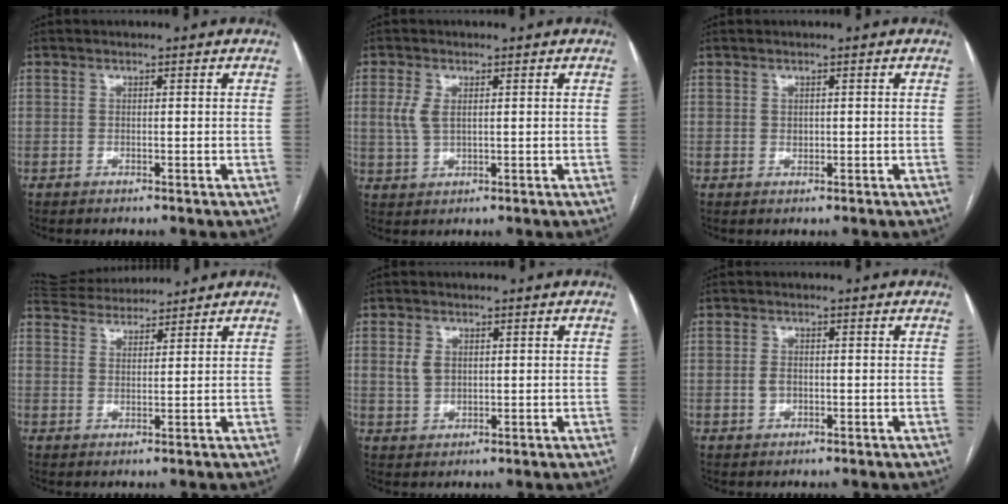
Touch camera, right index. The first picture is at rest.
{"total": 3.5, "force": [0.8, 1.9, 2.9], "torque": [-0.070, 0.005, 0.022]}
{"total": 0.7, "force": [0.1, 0.6, 0.3], "torque": [-0.004, 0.001, 0.001]}
{"total": 6.7, "force": [6.6, 0.7, 1.1], "torque": [-0.028, 0.032, 0.107]}
{"total": 3.2, "force": [0.8, 2.4, 1.9], "torque": [-0.041, 0.008, 0.020]}
{"total": 1.8, "force": [-0.4, 1.3, 1.1], "torque": [-0.021, 0.003, -0.004]}